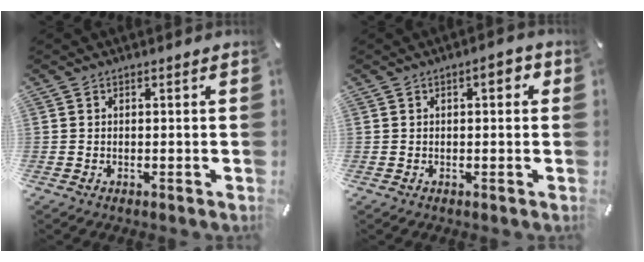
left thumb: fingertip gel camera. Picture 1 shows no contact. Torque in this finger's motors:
{"motor_torque": [0.60, 0.83, 0.32, -0.36, 0.11]}